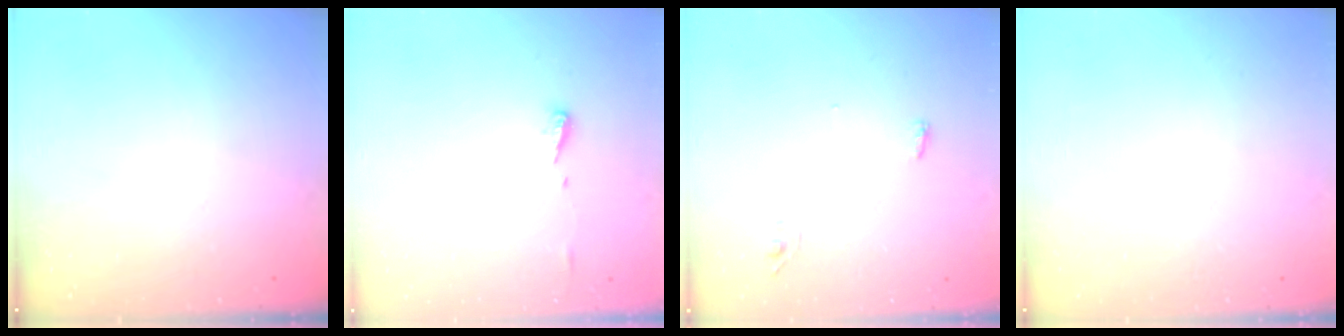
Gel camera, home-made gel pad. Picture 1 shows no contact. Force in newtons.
{"total": 4.9, "press": 4.9, "slide": 0.6}
{"total": 3.3, "press": 2.9, "slide": 1.7}
{"total": 0.0}